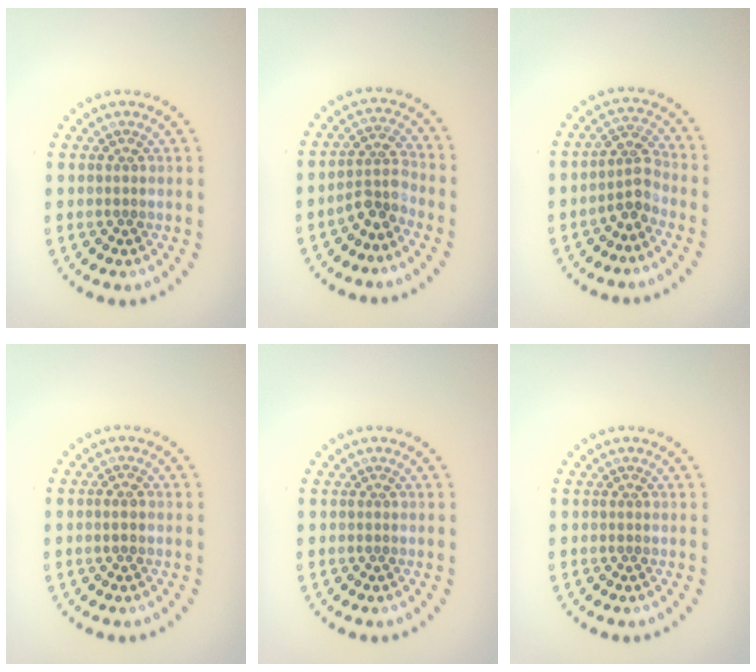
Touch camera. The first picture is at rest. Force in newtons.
{"total": 2.7, "press": 2.0, "slide": 1.9}
{"total": 2.7, "press": 2.0, "slide": 1.8}
{"total": 0.7, "press": 0.6, "slide": 0.2}
{"total": 0.0}
{"total": 0.0}